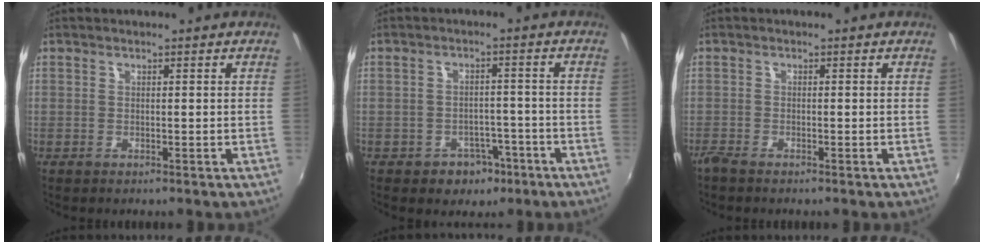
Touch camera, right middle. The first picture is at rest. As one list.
[{"total": 5.0, "force": [-2.7, 3.9, 1.6], "torque": [-0.039, 0.013, -0.024]}, {"total": 1.6, "force": [-1.5, 0.1, 0.8], "torque": [-0.018, -0.008, -0.031]}]